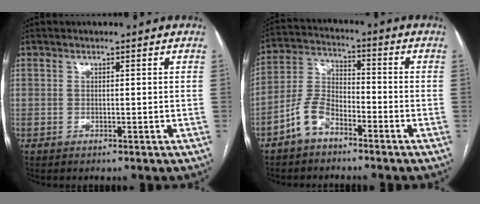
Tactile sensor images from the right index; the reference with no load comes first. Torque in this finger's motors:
{"motor_torque": [0.37, -0.68, 0.00, -0.04]}